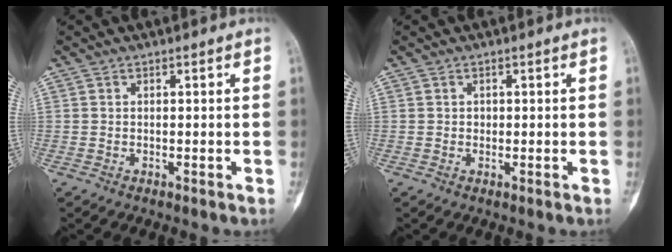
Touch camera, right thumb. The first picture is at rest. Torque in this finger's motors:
{"motor_torque": [0.74, 0.15, 0.18, -0.11, 0.06]}